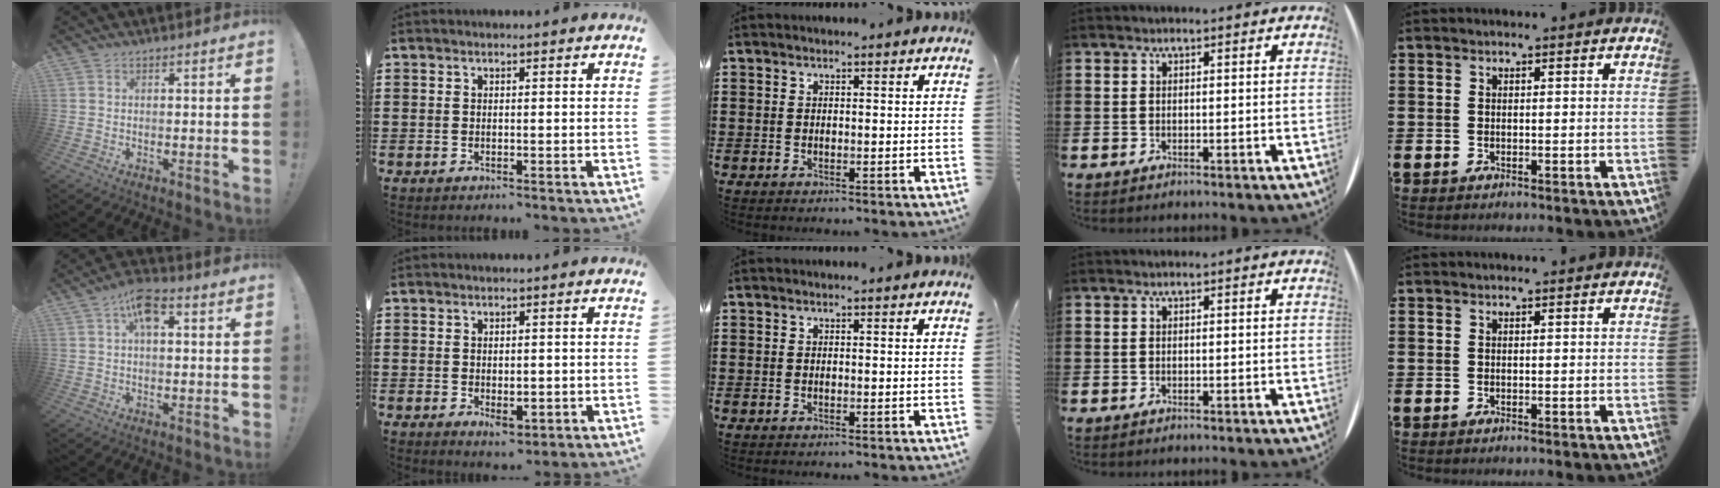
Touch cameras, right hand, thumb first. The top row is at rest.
{"thumb": {"total": 7.5, "force": [2.3, 3.8, 6.0], "torque": [-0.099, 0.010, 0.040]}, "index": {"total": 2.4, "force": [-0.3, 1.5, 1.8], "torque": [-0.027, -0.002, -0.007]}}